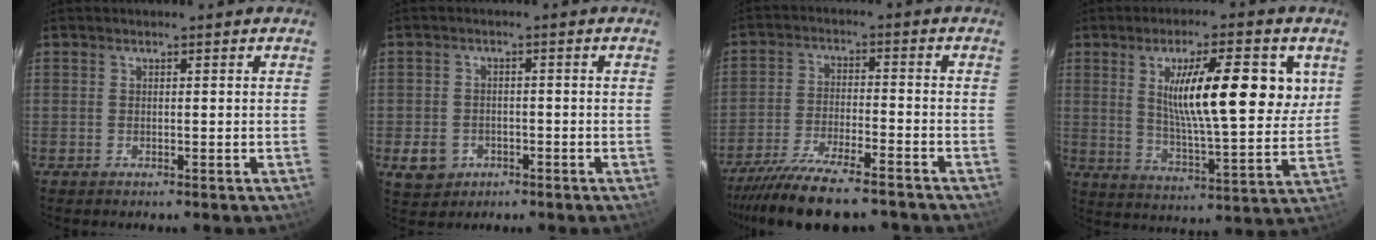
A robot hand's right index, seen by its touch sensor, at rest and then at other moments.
{"total": 4.9, "force": [-2.4, 4.1, 0.8], "torque": [-0.037, 0.007, -0.030]}
{"total": 16.1, "force": [-14.3, 2.4, 6.8], "torque": [-0.147, -0.029, -0.232]}
{"total": 16.7, "force": [5.9, 3.5, 15.2], "torque": [-0.239, 0.001, 0.093]}